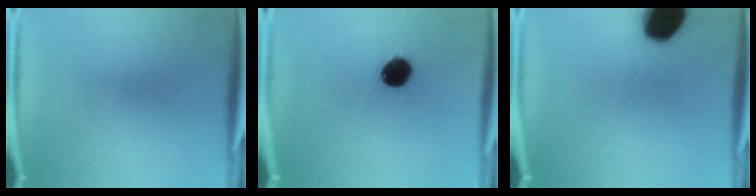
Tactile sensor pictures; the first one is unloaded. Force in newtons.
{"total": 6.3}
{"total": 14.9}